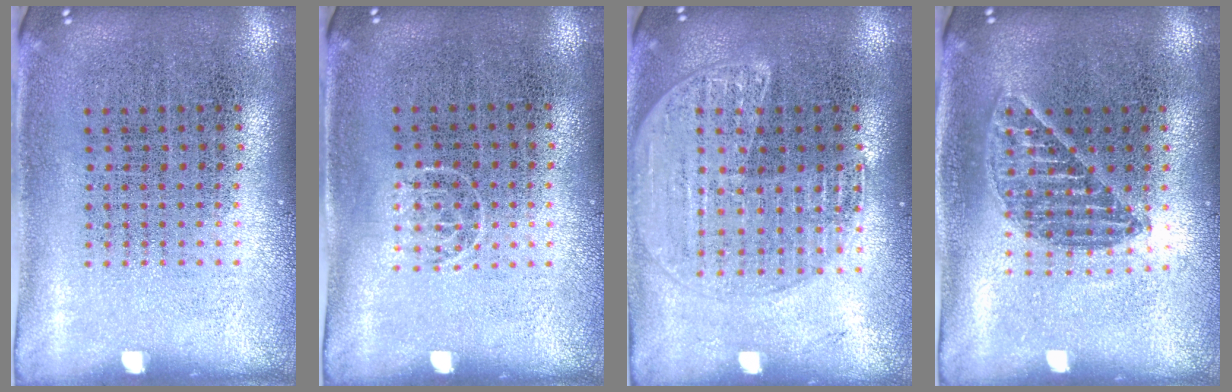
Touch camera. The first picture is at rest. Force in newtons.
{"total": 0.6, "press": 0.4, "slide": 0.4}
{"total": 1.6, "press": 1.6, "slide": 0.5}
{"total": 1.2, "press": 1.1, "slide": 0.5}